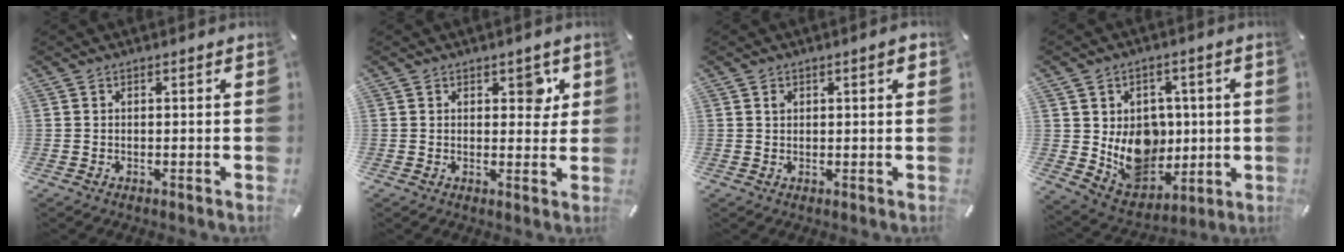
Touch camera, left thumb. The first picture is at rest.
{"total": 4.6, "force": [2.1, 3.0, 2.9], "torque": [-0.009, -0.013, 0.023]}
{"total": 1.7, "force": [0.8, 0.9, 1.1], "torque": [-0.017, 0.001, 0.011]}
{"total": 12.9, "force": [0.3, 11.7, 5.5], "torque": [-0.092, -0.016, 0.020]}